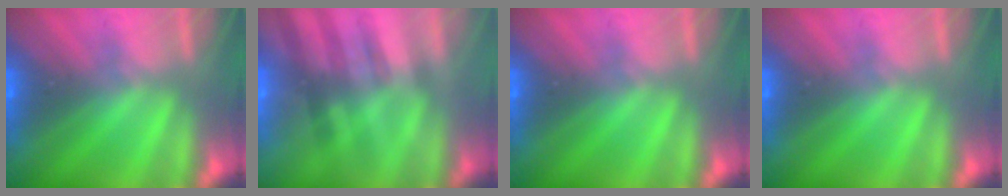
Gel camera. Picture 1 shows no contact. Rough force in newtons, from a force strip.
{"total": 2.4}
{"total": 0.0}
{"total": 0.0}